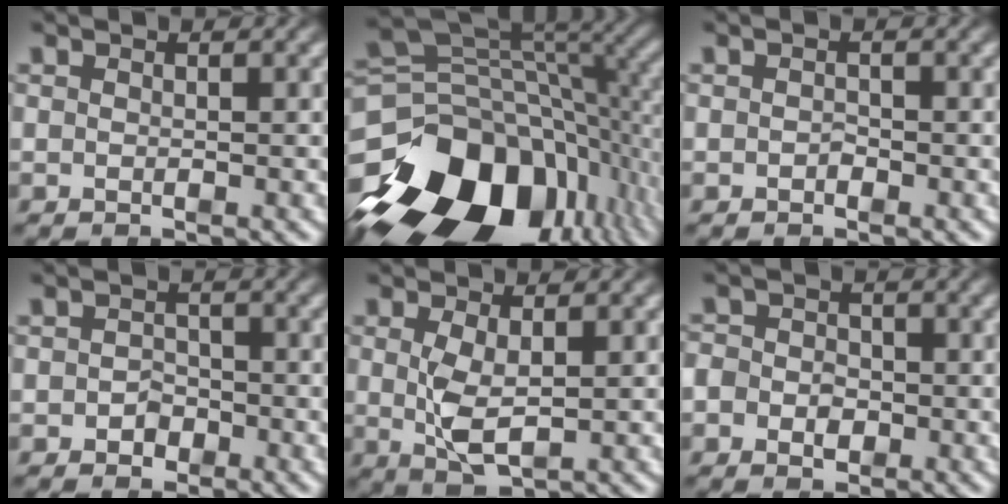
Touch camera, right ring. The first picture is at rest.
{"total": 21.4, "force": [-6.5, 14.2, 14.7], "torque": [-0.231, -0.050, -0.084]}
{"total": 0.6, "force": [-0.6, 0.2, 0.1], "torque": [-0.002, -0.007, -0.007]}
{"total": 1.9, "force": [-1.2, 1.4, 0.5], "torque": [0.005, -0.007, -0.020]}
{"total": 3.7, "force": [-0.2, 1.6, 3.3], "torque": [-0.067, -0.019, 0.009]}
{"total": 3.5, "force": [-1.1, 3.0, 1.5], "torque": [-0.030, -0.016, -0.017]}